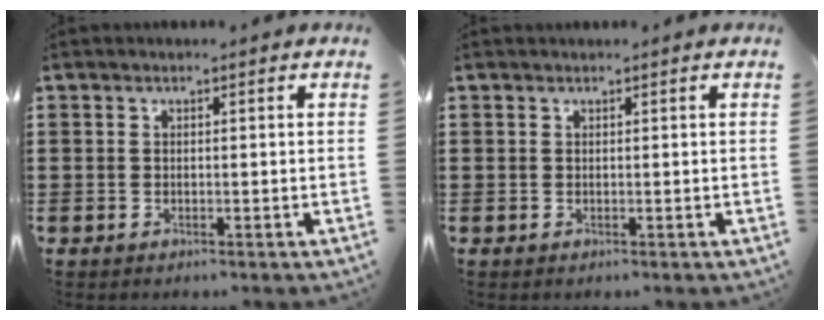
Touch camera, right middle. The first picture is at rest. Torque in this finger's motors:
{"motor_torque": [-0.36, -0.52, 0.02, 0.01]}